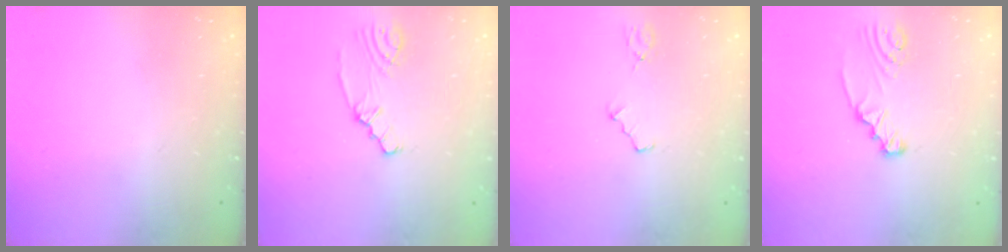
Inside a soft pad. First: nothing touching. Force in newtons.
{"total": 2.2, "press": 2.2, "slide": 0.4}
{"total": 3.9, "press": 3.8, "slide": 0.5}
{"total": 2.4, "press": 2.4, "slide": 0.3}